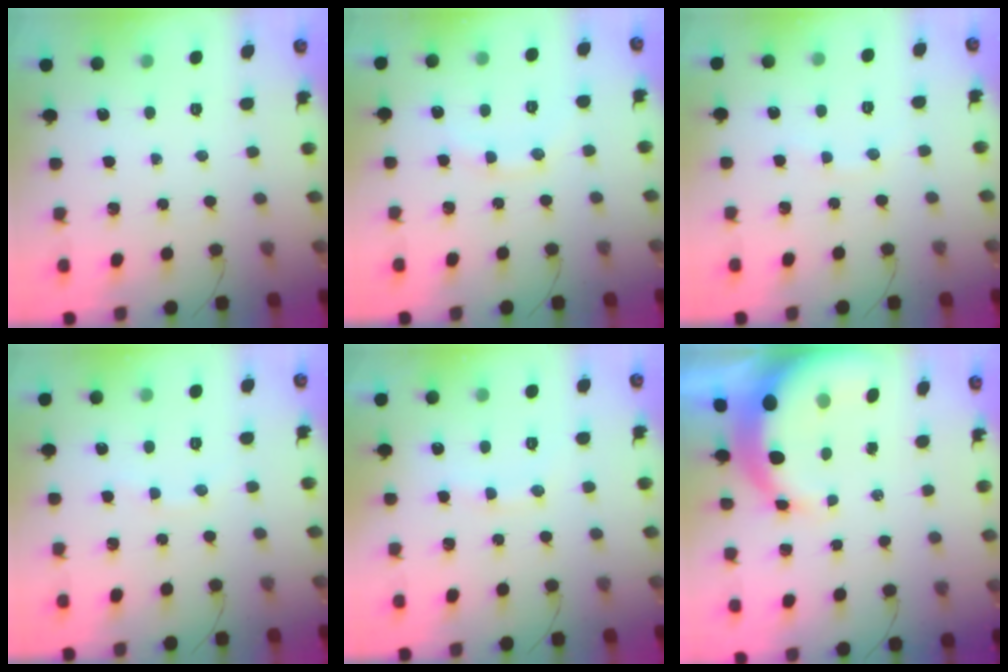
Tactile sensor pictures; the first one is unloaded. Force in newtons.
{"total": 9.2, "press": 9.1, "slide": 1.0}
{"total": 2.7, "press": 2.6, "slide": 0.8}
{"total": 2.7, "press": 2.6, "slide": 0.8}
{"total": 8.1, "press": 8.0, "slide": 1.0}
{"total": 10.0, "press": 9.8, "slide": 2.1}